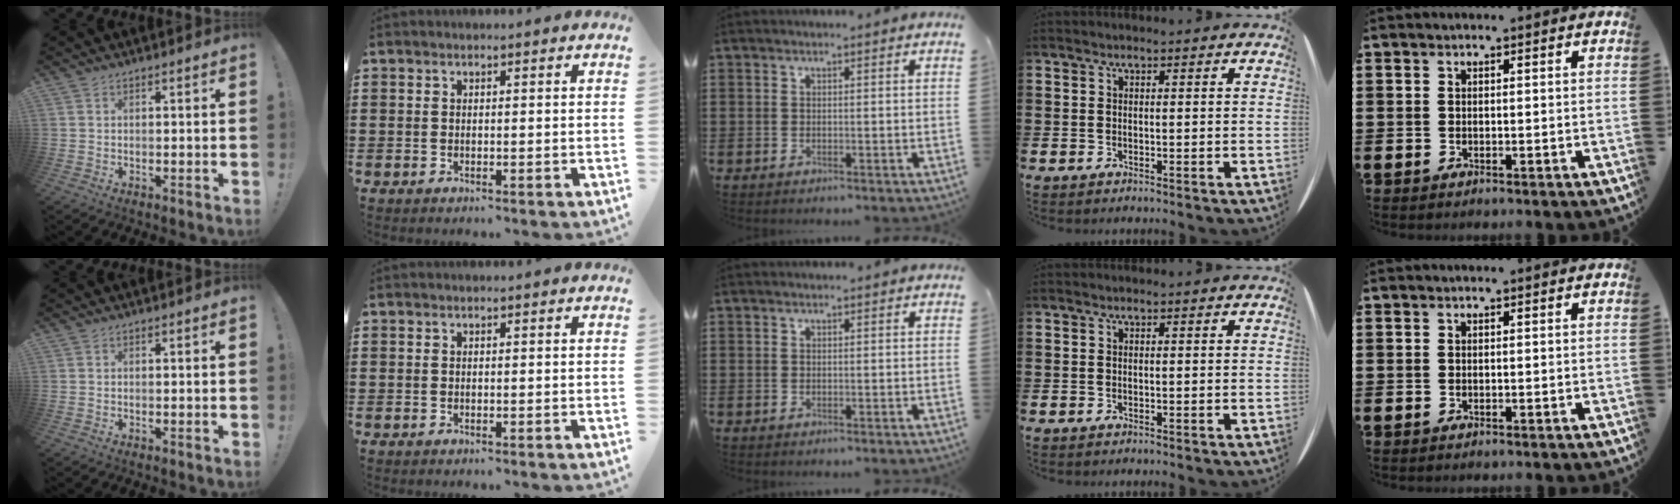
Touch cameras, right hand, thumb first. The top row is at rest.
{}